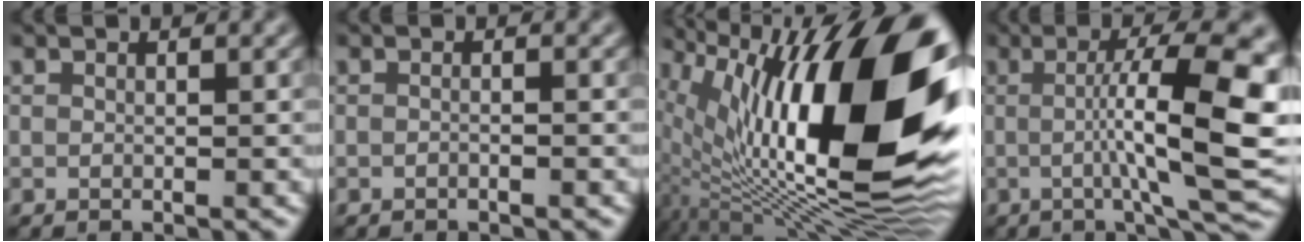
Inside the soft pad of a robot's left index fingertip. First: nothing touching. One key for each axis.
{"total": 0.6, "fx": -0.4, "fy": 0.0, "fz": 0.5, "tx": -0.011, "ty": -0.002, "tz": -0.008}
{"total": 20.0, "fx": 2.5, "fy": 7.9, "fz": 18.1, "tx": -0.299, "ty": 0.008, "tz": 0.043}
{"total": 13.4, "fx": 0.1, "fy": 3.4, "fz": 12.9, "tx": -0.162, "ty": 0.012, "tz": 0.000}